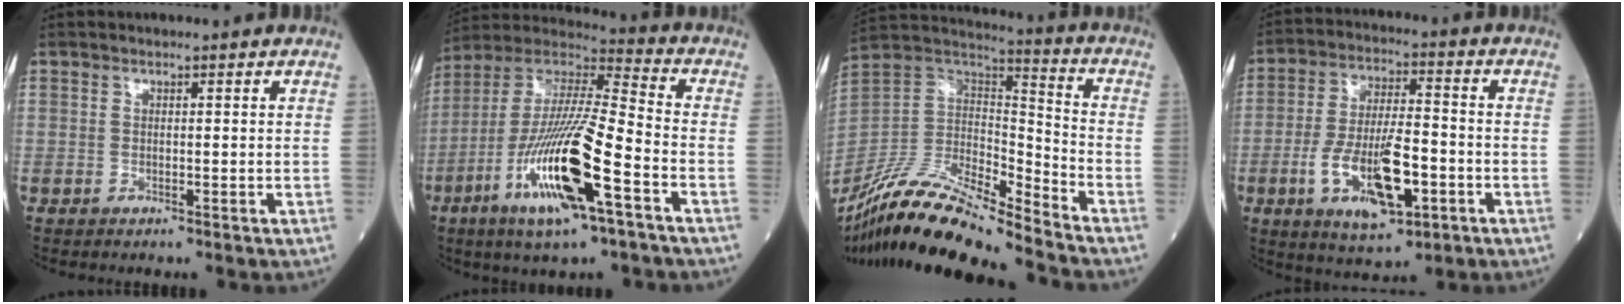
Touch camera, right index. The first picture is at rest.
{"total": 19.9, "force": [-7.8, 2.1, 18.2], "torque": [-0.388, -0.029, -0.146]}
{"total": 18.9, "force": [-16.3, 1.3, 9.6], "torque": [-0.197, 0.006, -0.307]}
{"total": 13.0, "force": [-4.3, 4.1, 11.6], "torque": [-0.223, -0.005, -0.070]}